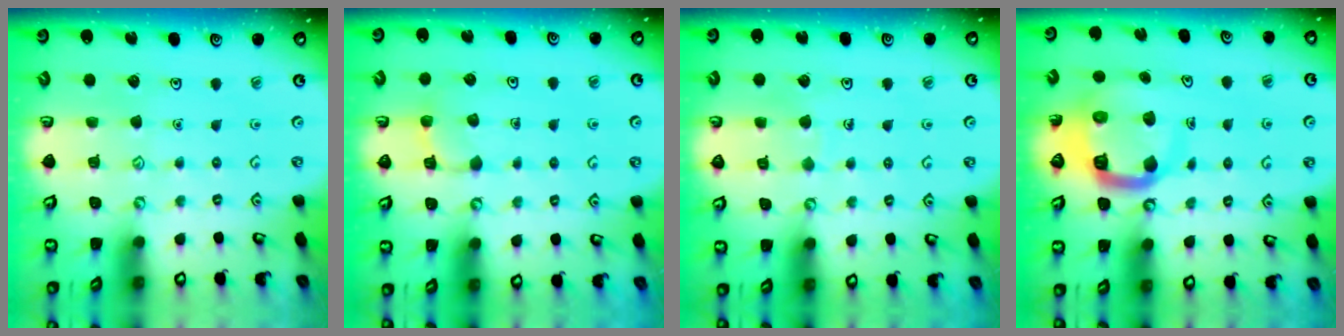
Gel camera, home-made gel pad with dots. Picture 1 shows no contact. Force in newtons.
{"total": 3.5, "press": 3.5, "slide": 0.6}
{"total": 3.2, "press": 3.2, "slide": 0.2}
{"total": 9.6, "press": 9.6, "slide": 1.2}